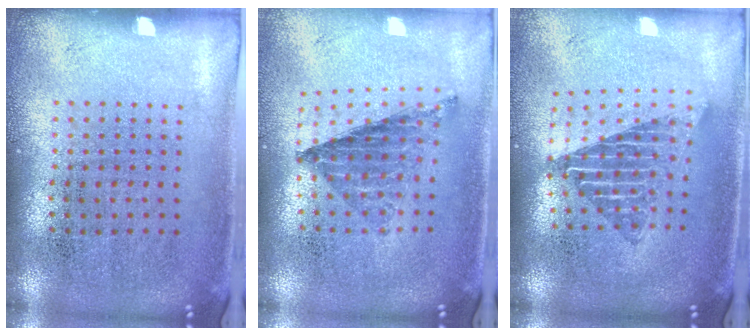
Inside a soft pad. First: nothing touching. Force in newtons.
{"total": 0.8, "press": 0.8, "slide": 0.1}
{"total": 1.6, "press": 1.3, "slide": 0.9}